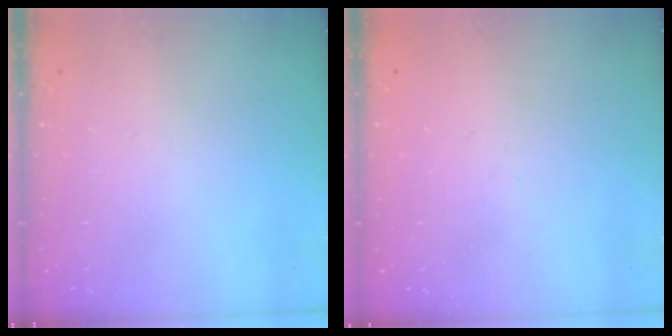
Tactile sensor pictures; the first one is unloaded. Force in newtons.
{"total": 0.0}